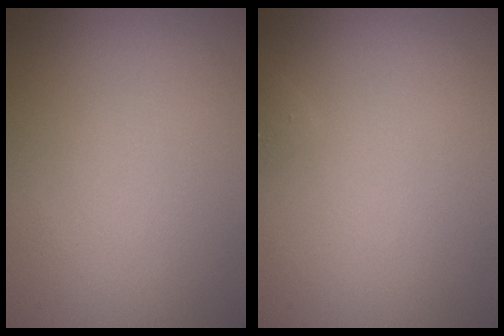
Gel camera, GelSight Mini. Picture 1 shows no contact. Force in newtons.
{"total": 0.6, "press": 0.6, "slide": 0.0}